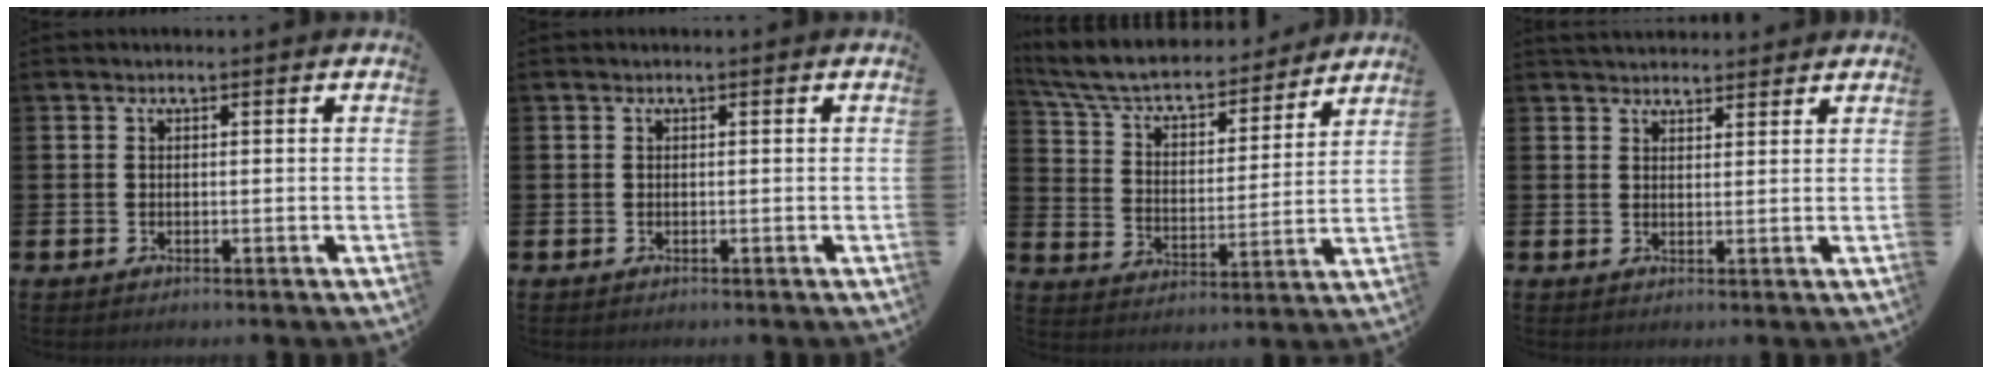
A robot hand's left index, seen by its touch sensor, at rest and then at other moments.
{"total": 0.0}
{"total": 7.5, "force": [6.8, 2.1, 2.4], "torque": [-0.083, -0.049, 0.116]}
{"total": 3.1, "force": [3.0, 0.8, 0.0], "torque": [0.003, -0.013, 0.053]}